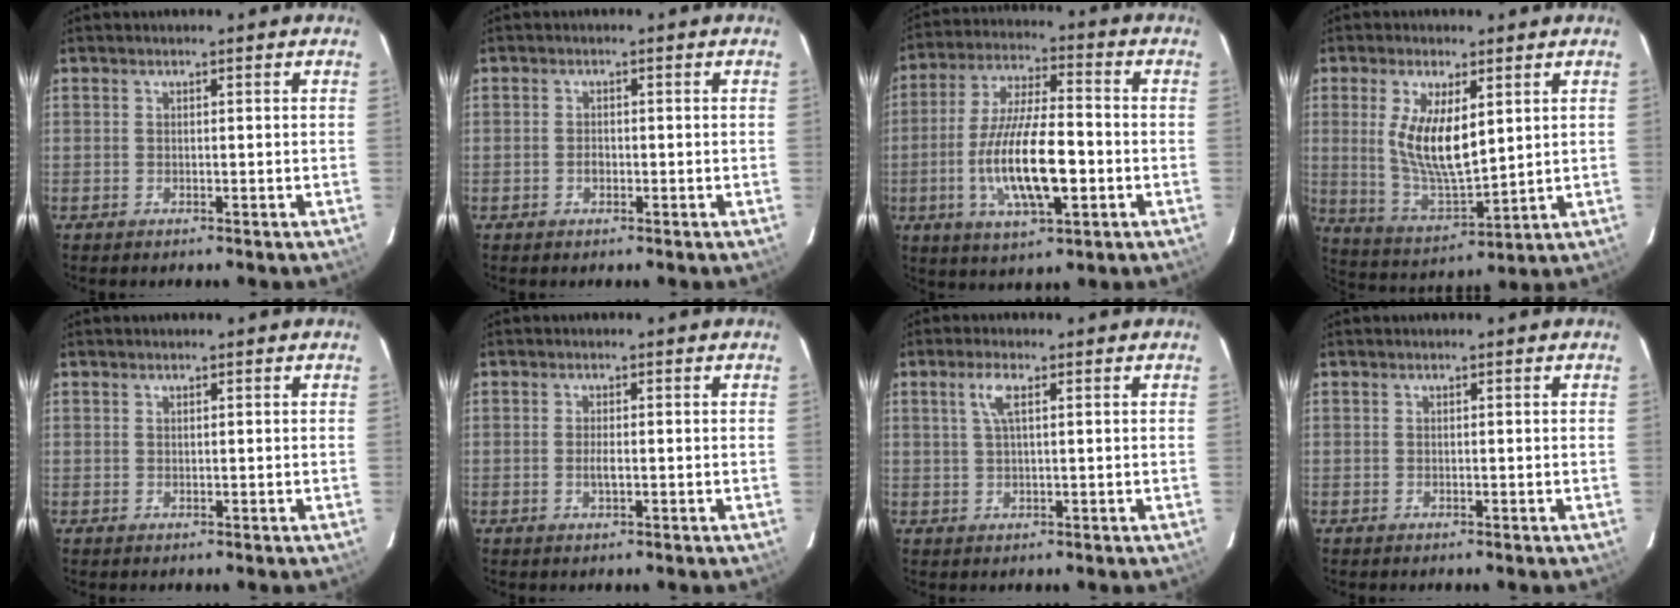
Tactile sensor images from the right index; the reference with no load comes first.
{"total": 1.3, "force": [-0.4, 1.0, 0.8], "torque": [-0.014, 0.003, -0.008]}
{"total": 15.7, "force": [-3.8, 4.4, 14.5], "torque": [-0.287, -0.010, -0.067]}
{"total": 12.0, "force": [2.9, 4.6, 10.8], "torque": [-0.214, -0.009, 0.068]}
{"total": 0.6, "force": [0.3, 0.5, 0.0], "torque": [0.001, 0.002, 0.005]}
{"total": 1.6, "force": [-0.3, 0.3, 1.5], "torque": [-0.030, -0.001, -0.007]}
{"total": 3.4, "force": [1.3, 0.7, 3.0], "torque": [-0.063, 0.005, 0.025]}
{"total": 0.0}